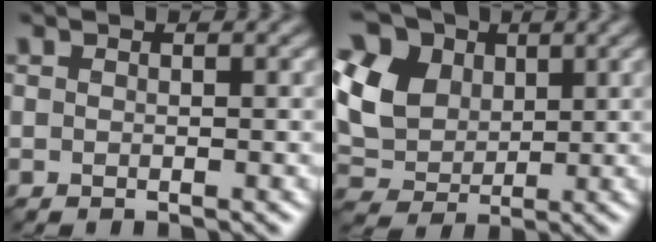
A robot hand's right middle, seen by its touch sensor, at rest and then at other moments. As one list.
[{"total": 9.2, "force": [3.1, 7.1, 5.0], "torque": [-0.140, 0.034, 0.053]}]